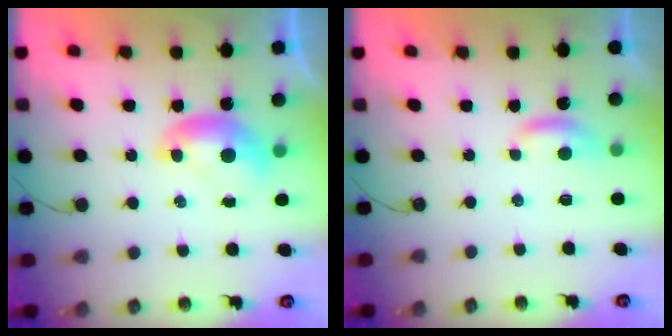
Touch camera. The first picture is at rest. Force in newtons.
{"total": 1.9, "press": 1.9, "slide": 0.5}